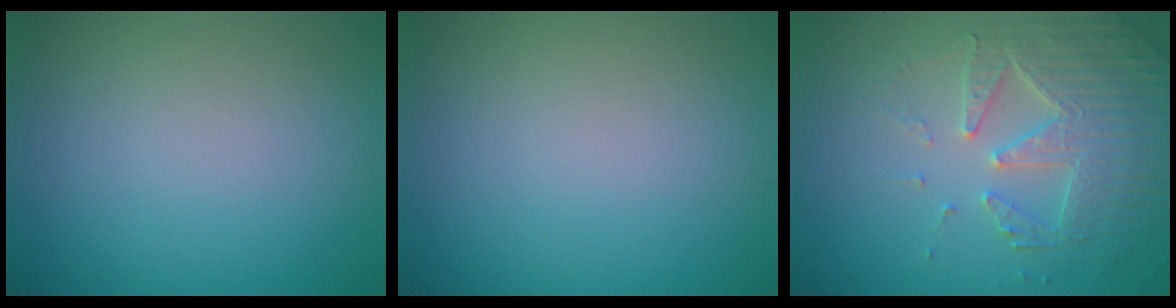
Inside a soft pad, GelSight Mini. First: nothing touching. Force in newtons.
{"total": 0.0}
{"total": 4.8, "press": 4.4, "slide": 2.0}